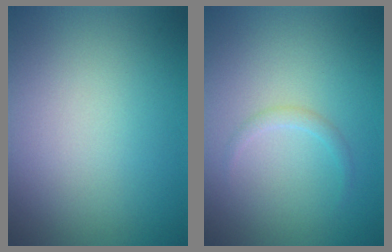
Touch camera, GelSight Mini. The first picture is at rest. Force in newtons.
{"total": 0.9, "press": 0.9, "slide": 0.0}